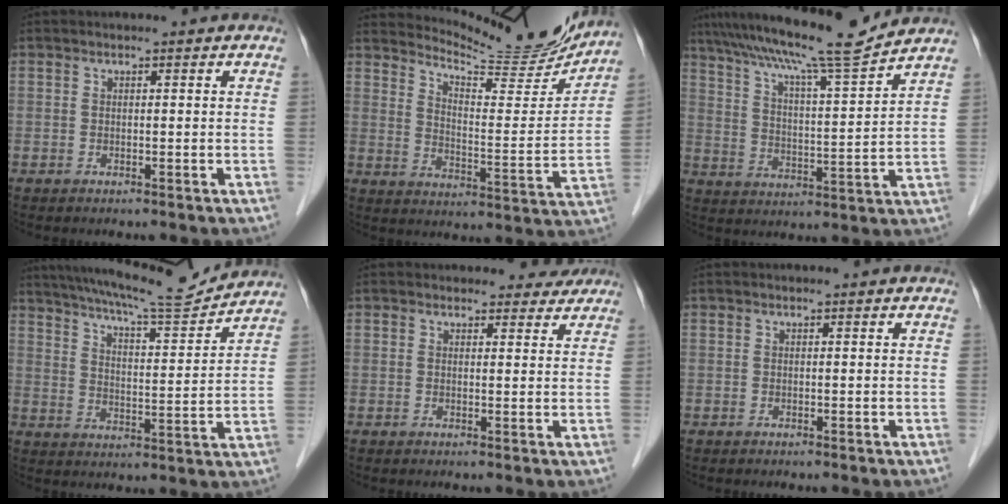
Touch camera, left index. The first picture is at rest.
{"total": 13.0, "force": [12.8, 0.4, 2.3], "torque": [-0.039, -0.073, 0.163]}
{"total": 12.5, "force": [10.5, -1.0, 6.8], "torque": [-0.116, -0.012, 0.157]}
{"total": 13.0, "force": [12.0, 0.2, 5.2], "torque": [-0.089, -0.023, 0.168]}
{"total": 1.8, "force": [1.2, 1.4, -0.2], "torque": [0.019, -0.020, -0.014]}
{"total": 0.0}